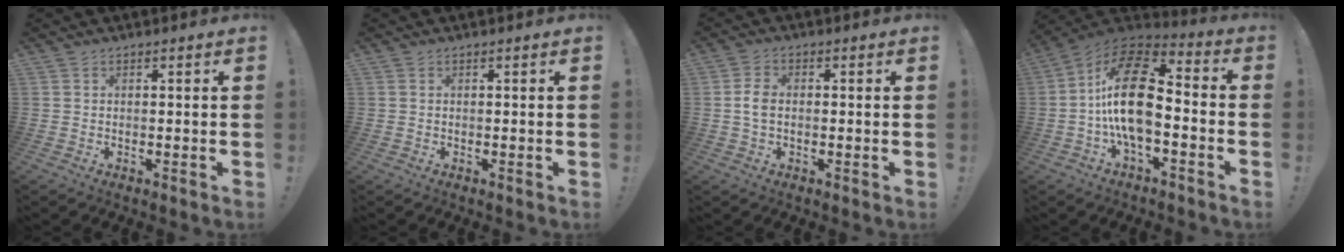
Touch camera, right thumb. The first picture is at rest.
{"total": 0.0}
{"total": 4.4, "force": [-0.4, 2.8, 3.3], "torque": [-0.067, 0.006, -0.010]}
{"total": 21.2, "force": [-1.4, 10.9, 18.1], "torque": [-0.345, 0.023, -0.022]}